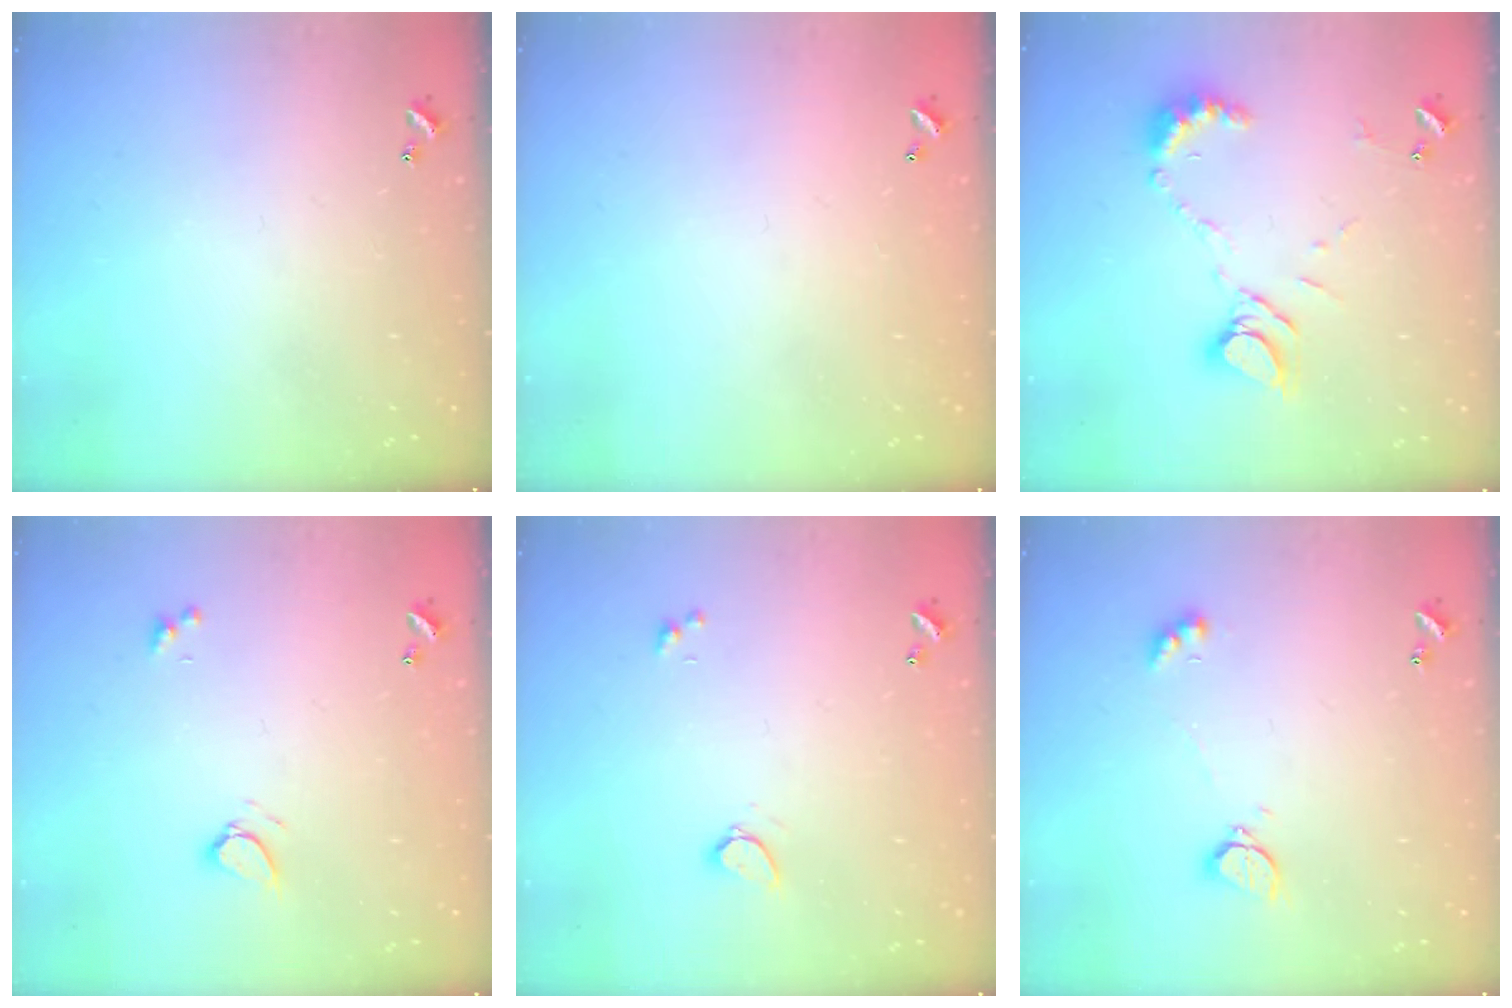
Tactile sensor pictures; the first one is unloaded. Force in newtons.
{"total": 2.9, "press": 2.9, "slide": 0.1}
{"total": 9.0, "press": 8.9, "slide": 1.4}
{"total": 2.6, "press": 2.6, "slide": 0.4}
{"total": 0.6, "press": 0.6, "slide": 0.2}
{"total": 2.1, "press": 2.0, "slide": 0.5}